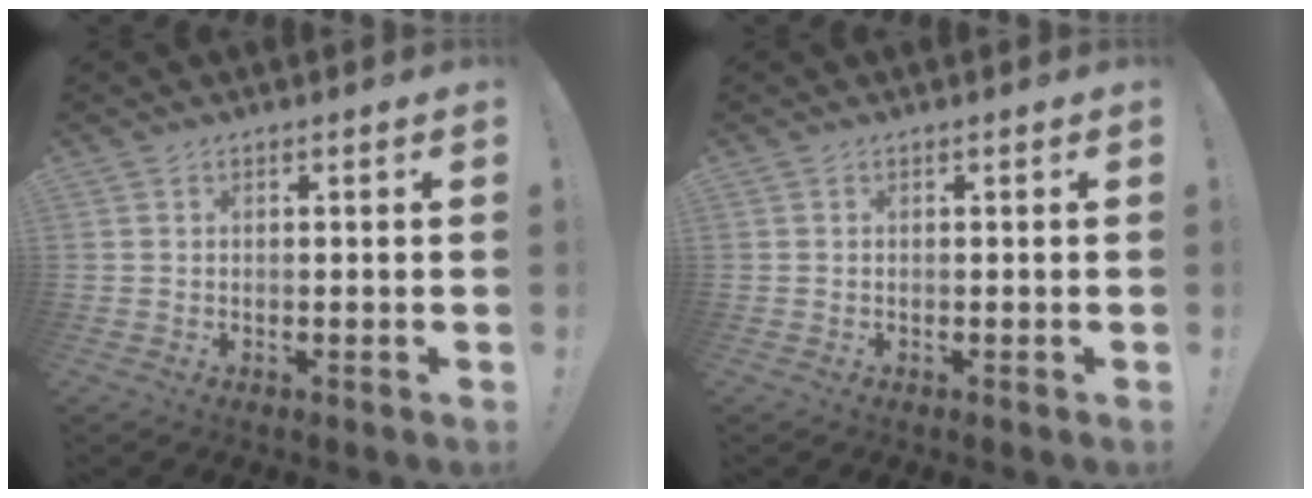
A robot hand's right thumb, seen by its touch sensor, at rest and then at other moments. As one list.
[{"total": 0.0}]